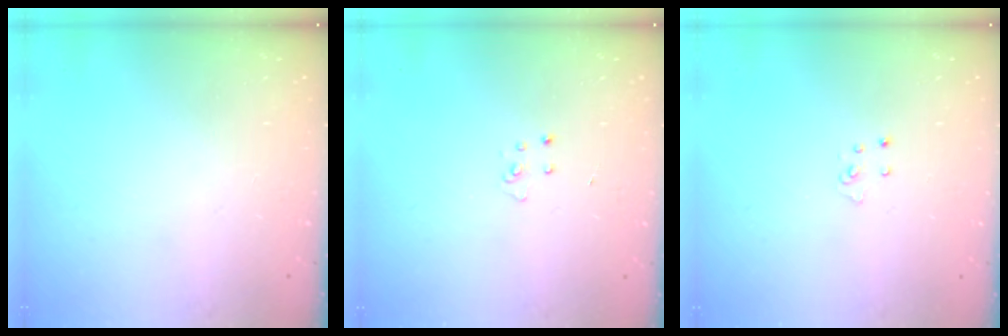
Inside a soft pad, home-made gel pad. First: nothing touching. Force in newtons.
{"total": 3.6, "press": 3.6, "slide": 0.3}
{"total": 3.1, "press": 3.1, "slide": 0.2}